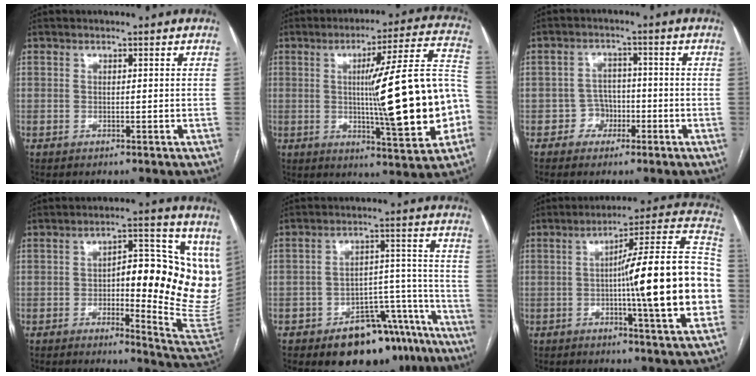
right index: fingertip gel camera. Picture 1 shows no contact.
{"total": 21.8, "force": [-2.2, 1.4, 21.6], "torque": [-0.259, 0.023, -0.027]}
{"total": 3.6, "force": [-1.5, 3.2, 0.6], "torque": [-0.002, 0.013, -0.027]}
{"total": 18.1, "force": [2.5, 4.9, 17.2], "torque": [-0.183, 0.013, 0.036]}
{"total": 14.4, "force": [-10.4, 7.2, 6.8], "torque": [-0.049, 0.059, -0.147]}
{"total": 21.3, "force": [-2.3, 0.8, 21.2], "torque": [-0.256, 0.023, -0.036]}